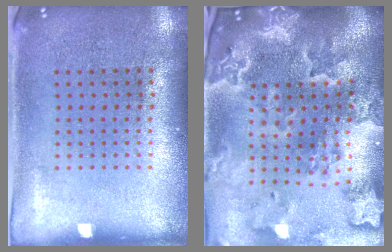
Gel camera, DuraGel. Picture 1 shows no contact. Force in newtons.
{"total": 4.1, "press": 3.5, "slide": 2.2}